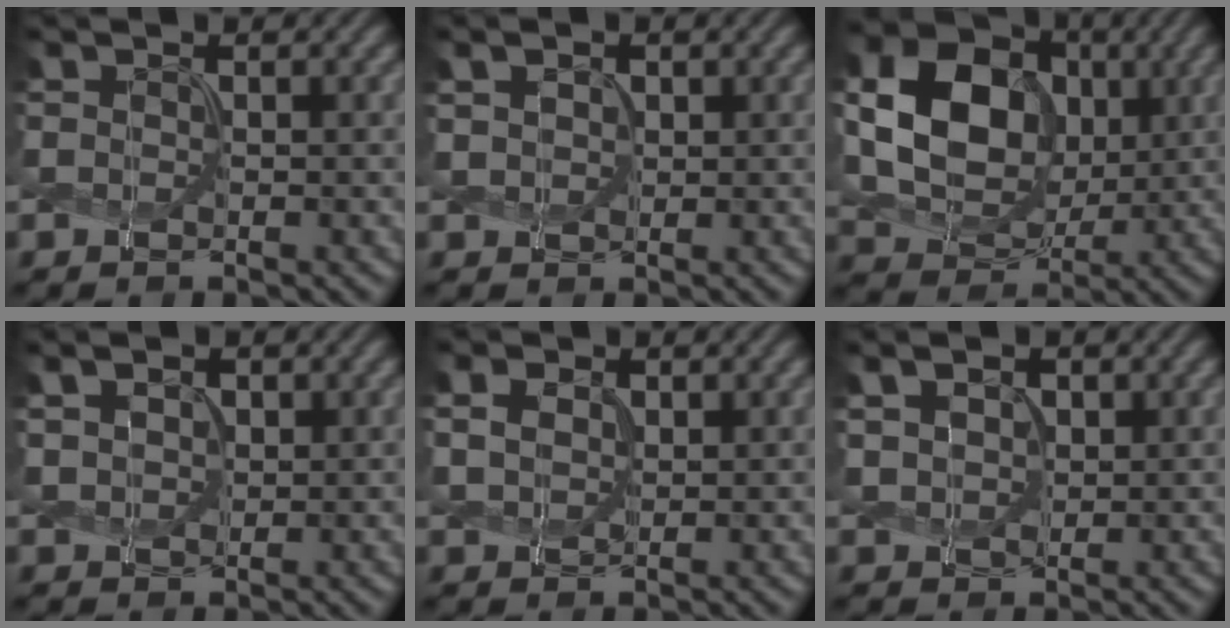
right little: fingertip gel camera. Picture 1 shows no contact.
{"total": 2.2, "force": [0.8, 1.8, 1.2], "torque": [-0.041, 0.013, 0.016]}
{"total": 9.5, "force": [0.8, 7.5, 5.8], "torque": [-0.137, 0.003, 0.013]}
{"total": 2.9, "force": [0.9, 2.2, 1.6], "torque": [-0.053, 0.014, 0.018]}
{"total": 1.2, "force": [0.1, 1.1, 0.5], "torque": [-0.030, 0.002, 0.015]}
{"total": 3.4, "force": [0.9, 2.7, 2.0], "torque": [-0.067, 0.013, 0.020]}